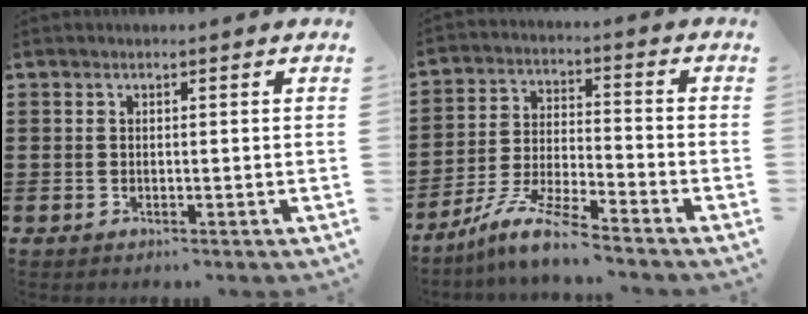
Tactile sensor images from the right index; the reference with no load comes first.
{"total": 8.2, "force": [-7.2, 0.2, 3.9], "torque": [-0.094, -0.004, -0.144]}